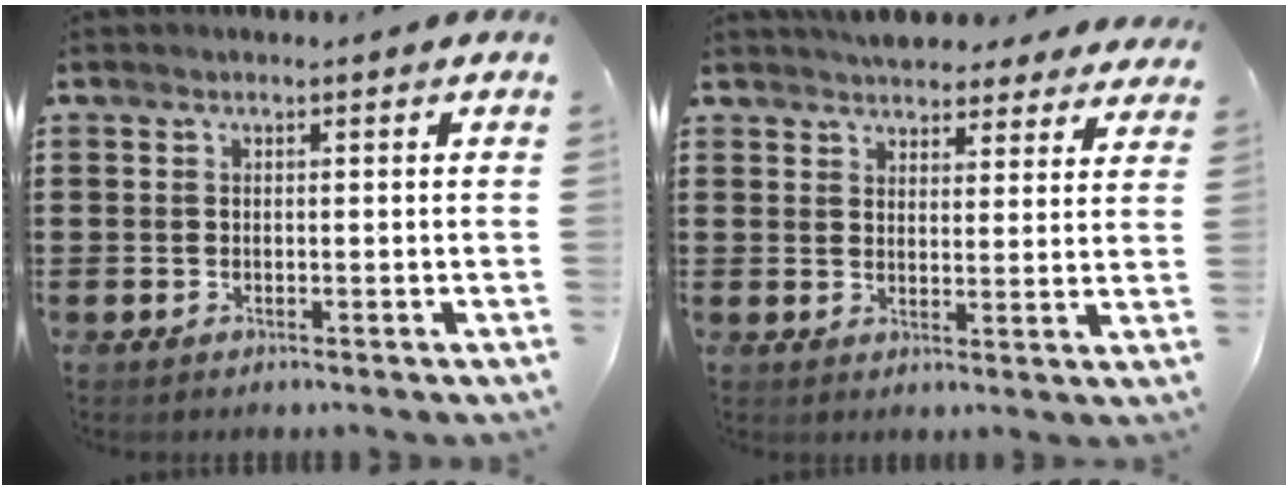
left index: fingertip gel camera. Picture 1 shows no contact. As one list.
[{"total": 4.5, "force": [4.4, 1.1, 0.5], "torque": [-0.027, -0.012, 0.081]}]